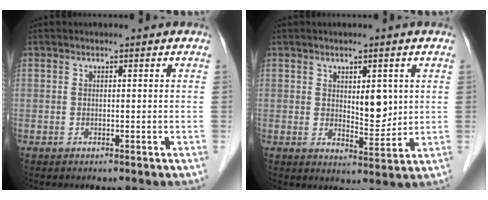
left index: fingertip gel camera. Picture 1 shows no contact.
{"total": 4.6, "force": [1.4, 2.1, 3.9], "torque": [-0.059, -0.007, 0.026]}